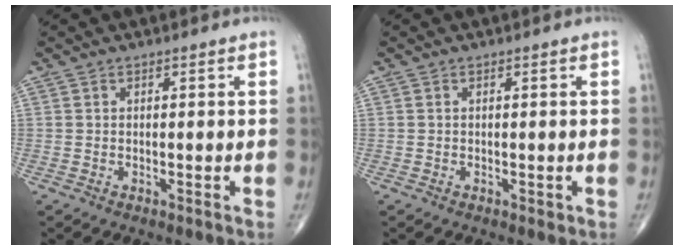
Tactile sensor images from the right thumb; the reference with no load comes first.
{"total": 0.7, "force": [-0.1, 0.4, 0.6], "torque": [-0.009, -0.002, 0.000]}